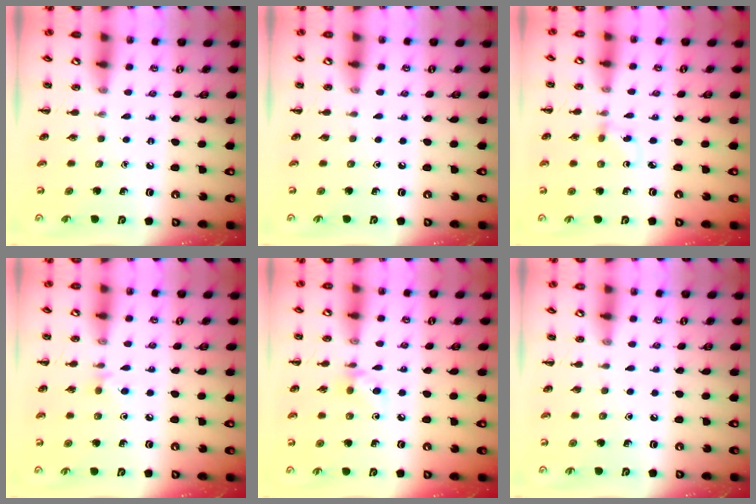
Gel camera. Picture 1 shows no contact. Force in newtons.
{"total": 0.0}
{"total": 1.7, "press": 1.5, "slide": 0.8}
{"total": 4.0, "press": 3.7, "slide": 1.5}
{"total": 6.1, "press": 5.8, "slide": 2.1}
{"total": 0.0}